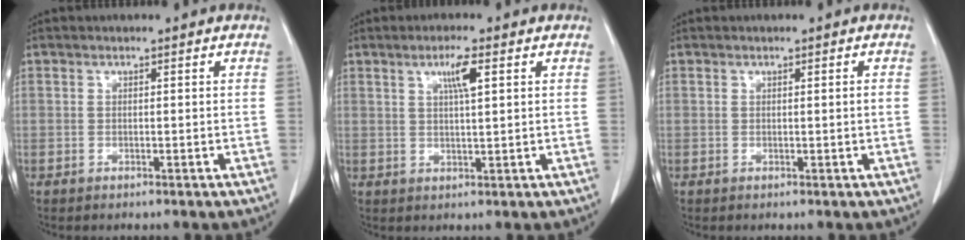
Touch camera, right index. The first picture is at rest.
{"total": 3.9, "force": [1.7, 0.2, 3.6], "torque": [-0.062, -0.001, 0.028]}
{"total": 0.6, "force": [0.0, -0.2, 0.6], "torque": [-0.009, -0.001, 0.001]}